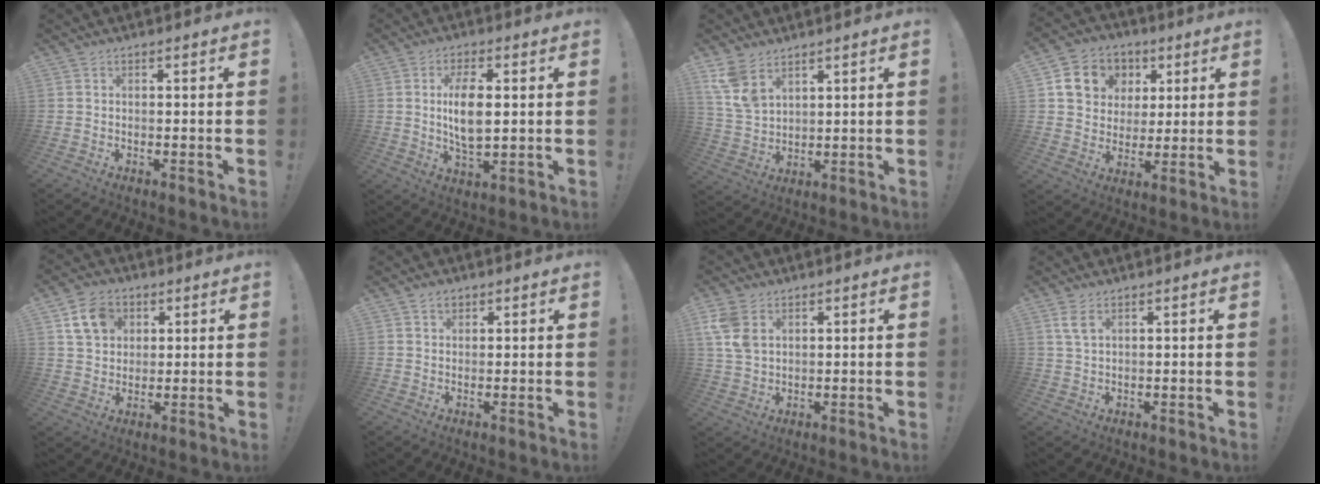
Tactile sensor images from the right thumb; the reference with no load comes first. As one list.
[{"total": 9.6, "force": [1.3, 4.8, 8.3], "torque": [-0.155, -0.009, 0.016]}, {"total": 8.4, "force": [5.7, 4.7, 4.1], "torque": [-0.093, -0.022, 0.114]}, {"total": 12.7, "force": [4.2, 11.0, 4.8], "torque": [-0.069, -0.011, 0.091]}, {"total": 10.3, "force": [4.5, 8.1, 4.5], "torque": [-0.068, -0.011, 0.091]}, {"total": 2.2, "force": [1.4, 1.5, 0.7], "torque": [-0.003, -0.005, 0.024]}, {"total": 7.9, "force": [3.5, 5.2, 4.9], "torque": [-0.104, -0.004, 0.070]}, {"total": 4.3, "force": [2.4, 2.0, 3.0], "torque": [-0.048, -0.012, 0.043]}]